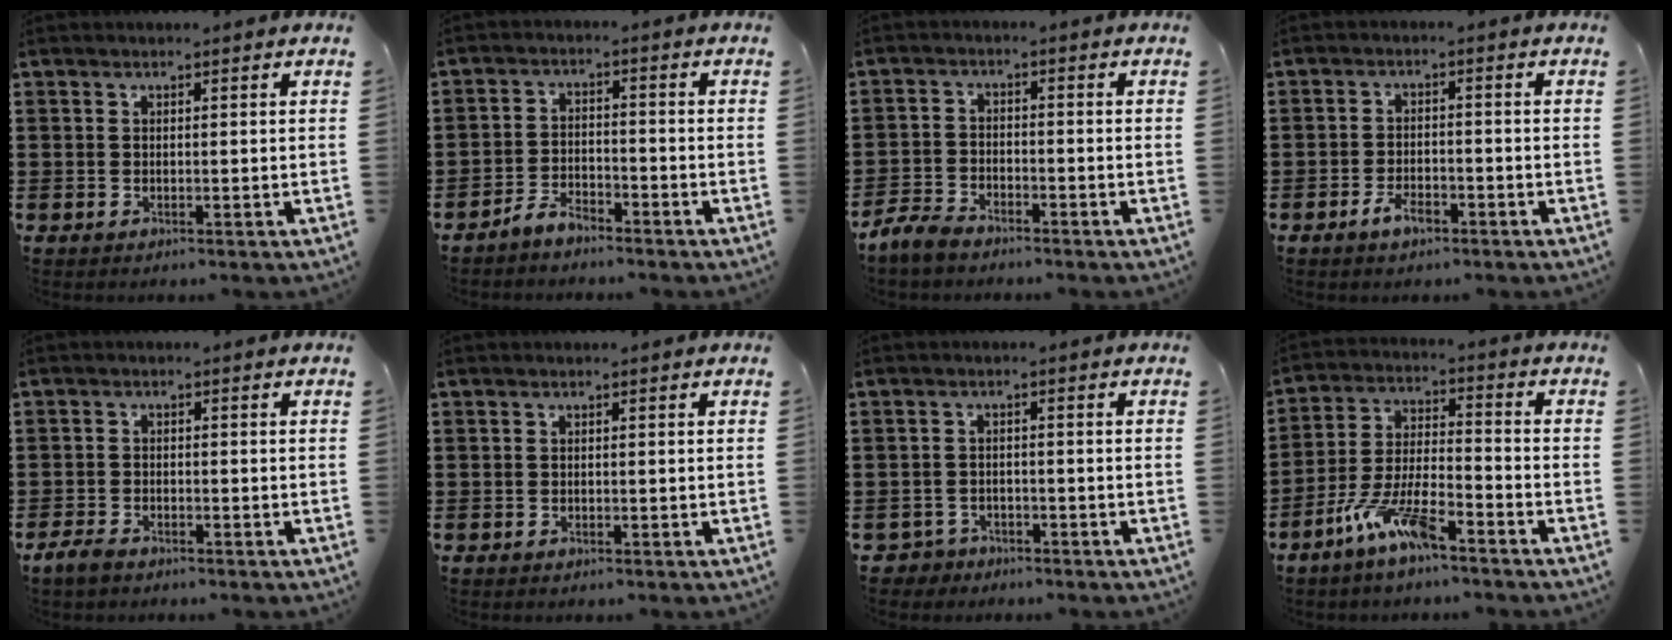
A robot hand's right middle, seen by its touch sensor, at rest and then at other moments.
{"total": 3.6, "force": [-3.5, 0.8, 0.5], "torque": [-0.019, 0.006, -0.074]}
{"total": 3.9, "force": [-3.6, 1.2, 1.0], "torque": [-0.040, 0.000, -0.081]}
{"total": 3.5, "force": [-2.4, 1.5, 2.1], "torque": [-0.044, 0.002, -0.047]}
{"total": 2.5, "force": [-2.0, 1.1, 1.1], "torque": [-0.035, 0.001, -0.044]}
{"total": 0.5, "force": [-0.3, 0.4, 0.1], "torque": [-0.001, 0.004, -0.009]}
{"total": 2.5, "force": [-2.3, 1.1, -0.1], "torque": [-0.006, 0.002, -0.052]}
{"total": 8.7, "force": [-6.4, 1.6, 5.7], "torque": [-0.129, -0.004, -0.124]}